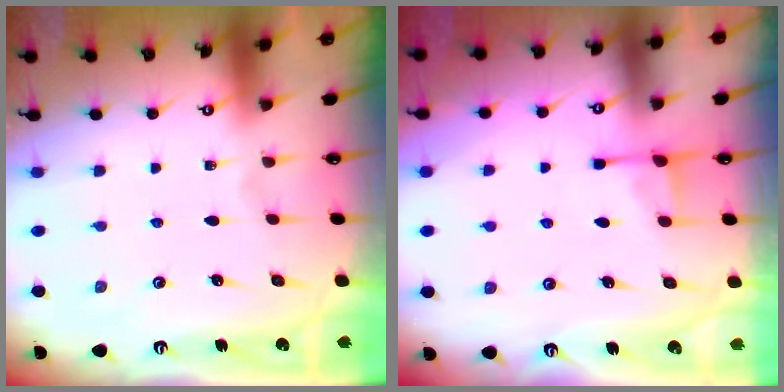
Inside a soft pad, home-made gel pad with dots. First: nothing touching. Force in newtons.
{"total": 3.6, "press": 3.5, "slide": 0.7}